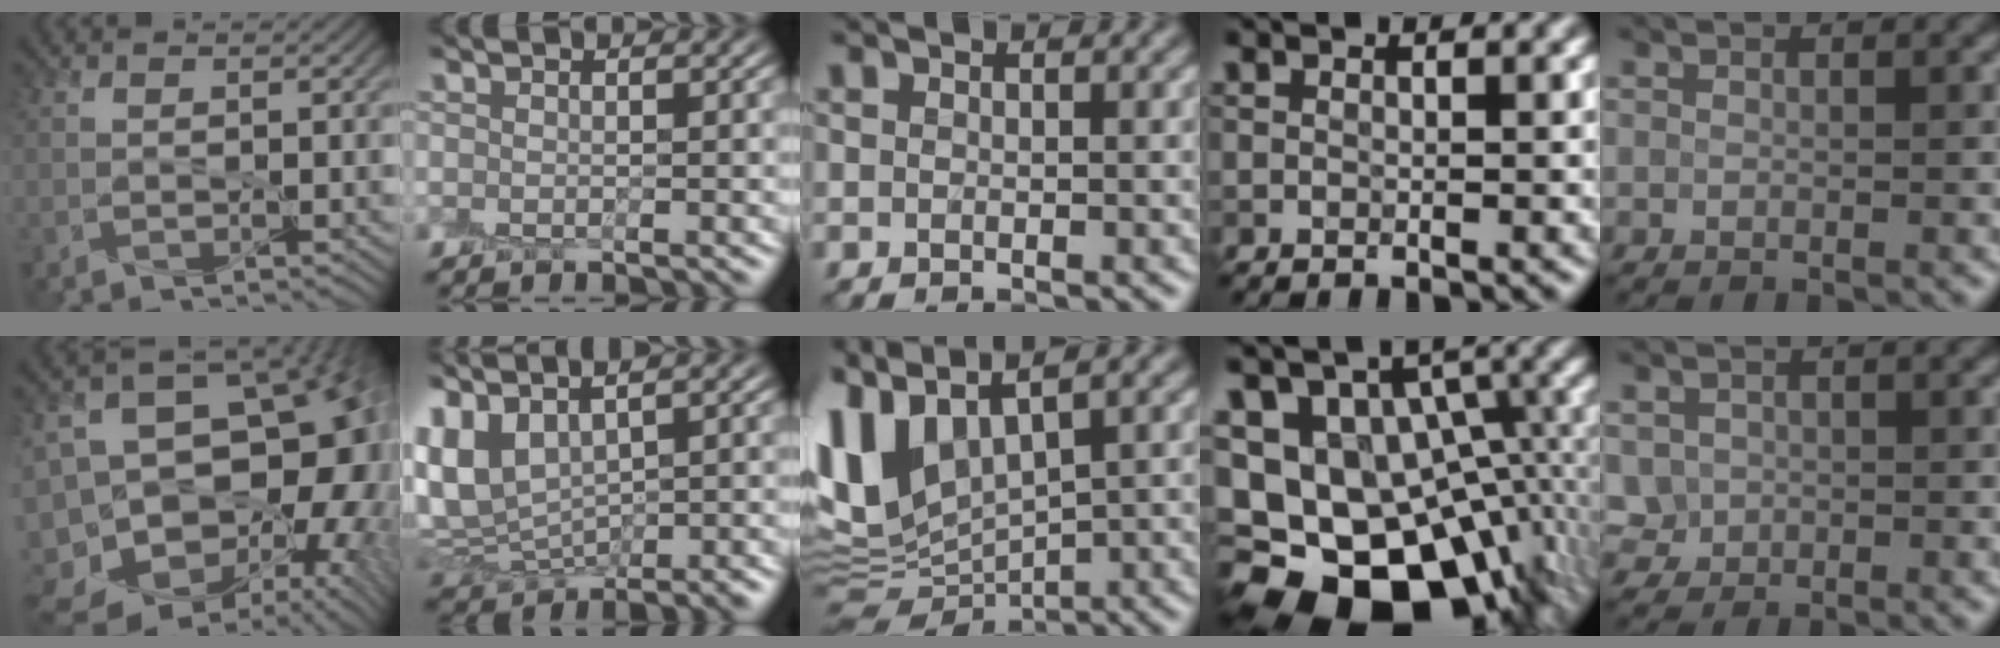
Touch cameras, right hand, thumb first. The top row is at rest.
{"thumb": {"total": 19.9, "force": [-9.2, 12.1, 12.8], "torque": [-0.205, 0.001, -0.113]}, "index": {"total": 6.5, "force": [2.7, 3.7, 4.6], "torque": [-0.111, 0.001, 0.061]}, "middle": {"total": 9.3, "force": [1.5, 5.1, 7.7], "torque": [-0.180, 0.000, 0.032]}, "ring": {"total": 18.4, "force": [-5.4, 12.5, 12.4], "torque": [-0.203, -0.013, -0.061]}, "little": {"total": 2.1, "force": [-0.1, 2.0, 0.6], "torque": [-0.003, -0.002, -0.001]}}